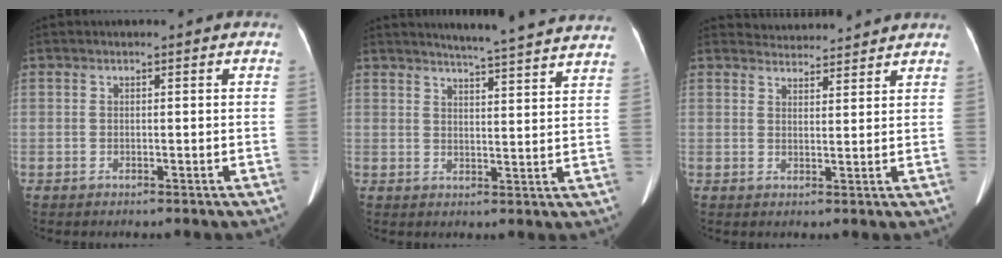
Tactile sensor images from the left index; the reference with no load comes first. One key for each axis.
{"total": 15.1, "fx": 14.2, "fy": 0.0, "fz": 5.2, "tx": -0.073, "ty": -0.023, "tz": 0.166}
{"total": 5.1, "fx": 5.1, "fy": 0.5, "fz": -0.3, "tx": -0.002, "ty": 0.021, "tz": 0.072}